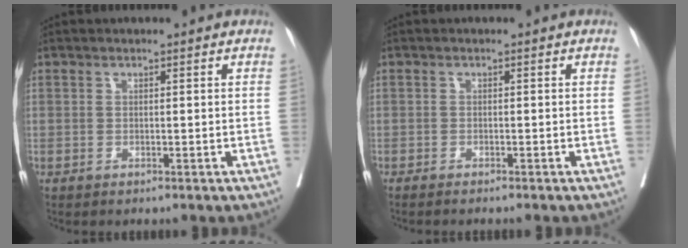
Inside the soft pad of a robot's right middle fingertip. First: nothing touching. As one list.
[{"total": 2.8, "force": [-2.5, 0.0, 1.4], "torque": [-0.020, -0.003, -0.031]}]